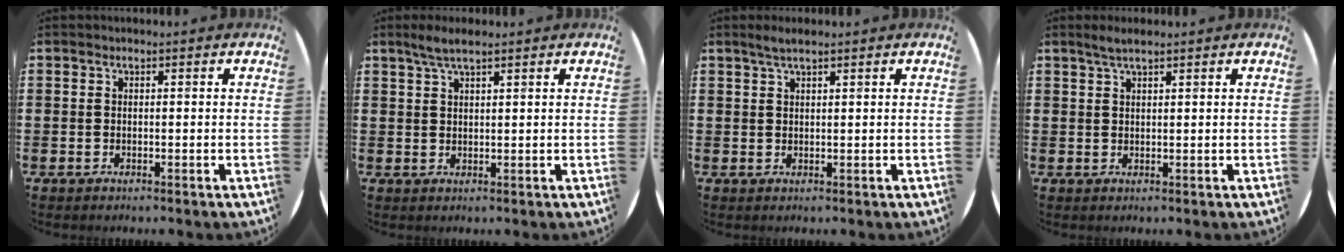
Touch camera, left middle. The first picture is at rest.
{"total": 2.8, "force": [2.2, 0.3, 1.8], "torque": [-0.038, 0.004, 0.038]}
{"total": 1.9, "force": [1.5, 0.1, 1.2], "torque": [-0.024, 0.003, 0.026]}
{"total": 2.0, "force": [1.6, 0.1, 1.2], "torque": [-0.026, 0.004, 0.028]}